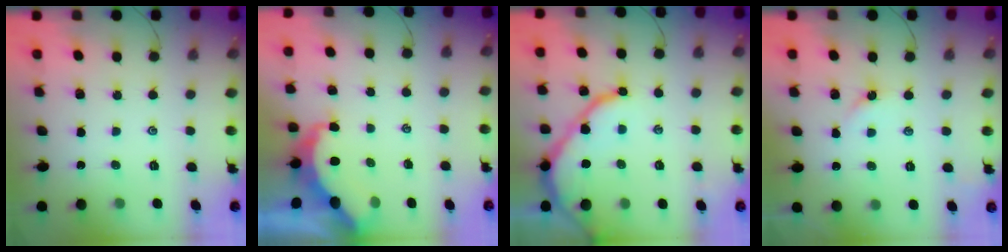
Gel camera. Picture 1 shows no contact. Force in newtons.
{"total": 6.3, "press": 6.3, "slide": 0.8}
{"total": 10.1, "press": 10.0, "slide": 1.0}
{"total": 2.7, "press": 2.6, "slide": 0.5}